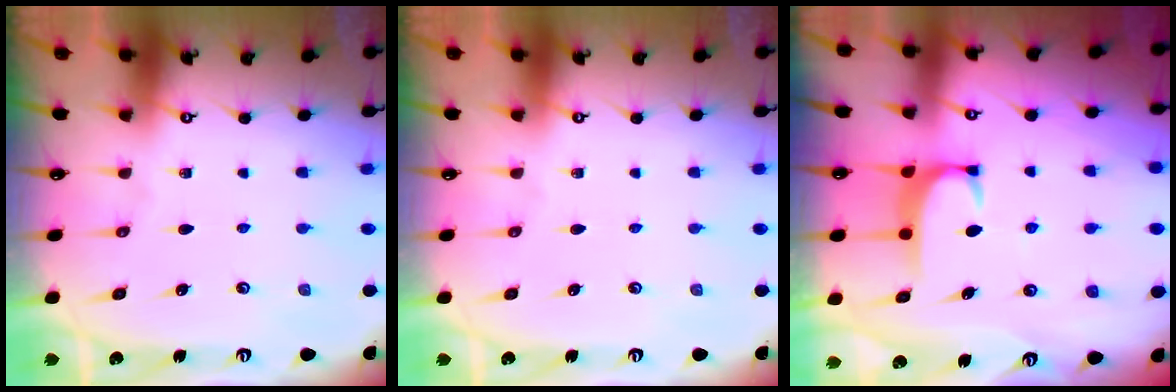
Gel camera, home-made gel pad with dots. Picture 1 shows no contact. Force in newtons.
{"total": 0.0}
{"total": 1.9, "press": 1.8, "slide": 0.5}